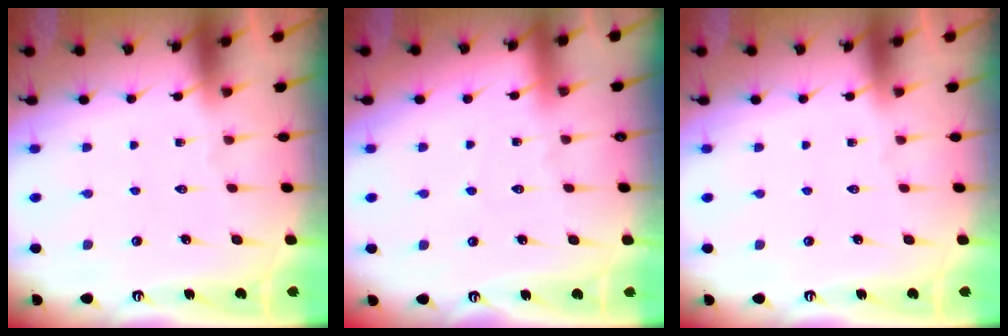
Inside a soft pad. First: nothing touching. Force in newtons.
{"total": 2.9, "press": 2.9, "slide": 0.4}
{"total": 0.0}